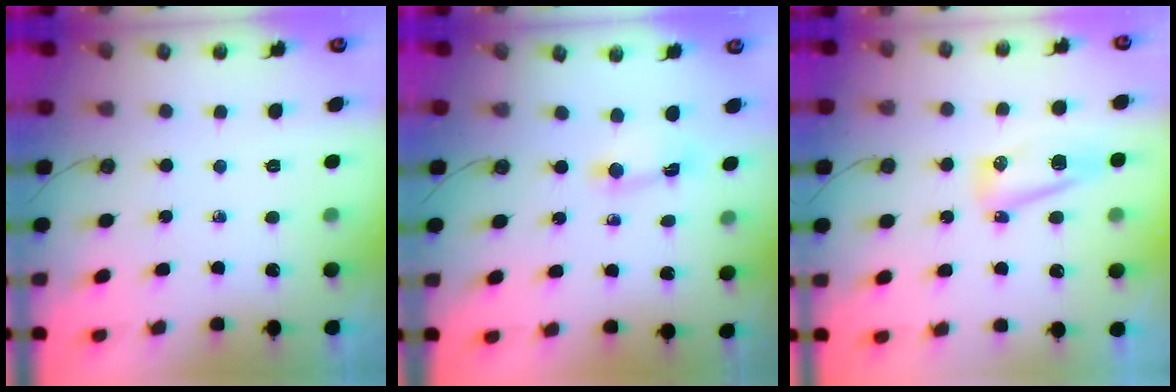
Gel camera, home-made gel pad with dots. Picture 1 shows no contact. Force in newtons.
{"total": 2.0, "press": 2.0, "slide": 0.4}
{"total": 8.4, "press": 8.4, "slide": 0.9}